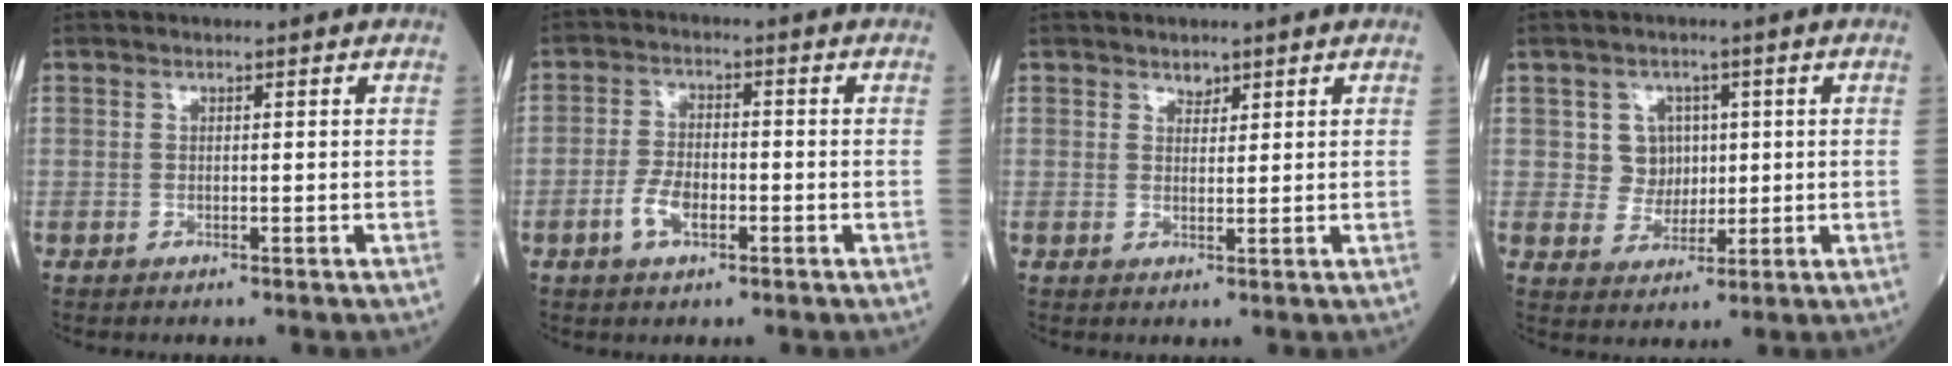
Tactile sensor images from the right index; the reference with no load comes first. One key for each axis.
{"total": 4.7, "fx": -2.0, "fy": 2.1, "fz": 3.7, "tx": -0.076, "ty": 0.003, "tz": -0.038}
{"total": 1.5, "fx": 1.1, "fy": 0.8, "fz": 0.5, "tx": -0.006, "ty": -0.003, "tz": 0.017}
{"total": 4.6, "fx": 1.0, "fy": 4.4, "fz": 0.9, "tx": -0.009, "ty": 0.010, "tz": 0.019}